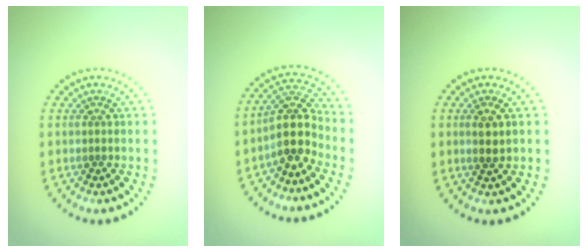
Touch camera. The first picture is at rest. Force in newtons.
{"total": 4.0, "press": 3.2, "slide": 2.3}
{"total": 1.2, "press": 1.1, "slide": 0.3}